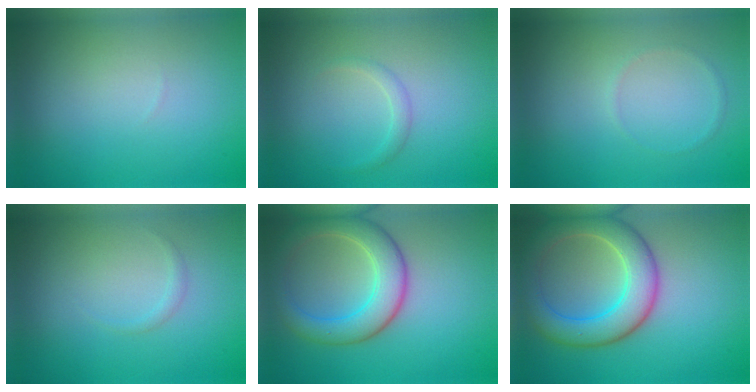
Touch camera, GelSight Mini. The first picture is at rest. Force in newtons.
{"total": 1.0, "press": 1.0, "slide": 0.0}
{"total": 0.5, "press": 0.5, "slide": 0.1}
{"total": 0.6, "press": 0.6, "slide": 0.1}
{"total": 5.8, "press": 5.7, "slide": 0.3}
{"total": 6.9, "press": 6.8, "slide": 0.7}